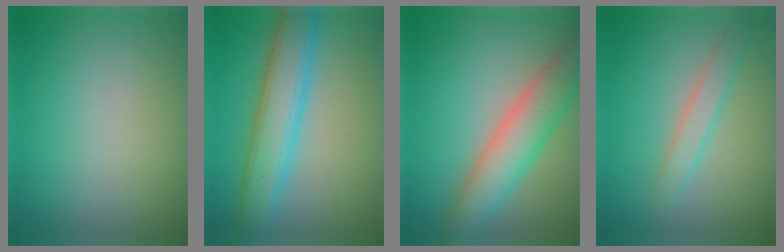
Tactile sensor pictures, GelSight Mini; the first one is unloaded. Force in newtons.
{"total": 6.1, "press": 6.1, "slide": 0.0}
{"total": 6.4, "press": 6.4, "slide": 0.5}
{"total": 2.3, "press": 2.3, "slide": 0.1}